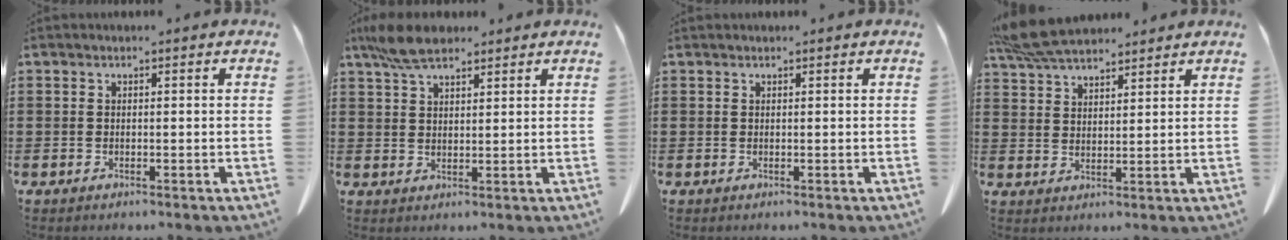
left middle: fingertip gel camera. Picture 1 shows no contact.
{"total": 6.1, "force": [4.6, 2.2, 3.4], "torque": [-0.080, -0.001, 0.088]}
{"total": 0.0}
{"total": 7.2, "force": [6.3, 1.8, 3.0], "torque": [-0.079, -0.011, 0.123]}